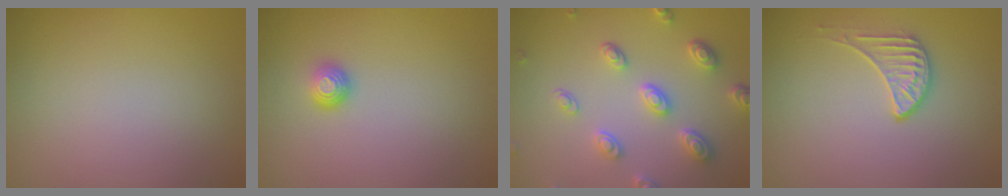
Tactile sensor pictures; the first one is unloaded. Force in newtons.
{"total": 1.3, "press": 1.0, "slide": 0.8}
{"total": 4.6, "press": 3.6, "slide": 2.9}
{"total": 2.0, "press": 1.5, "slide": 1.3}